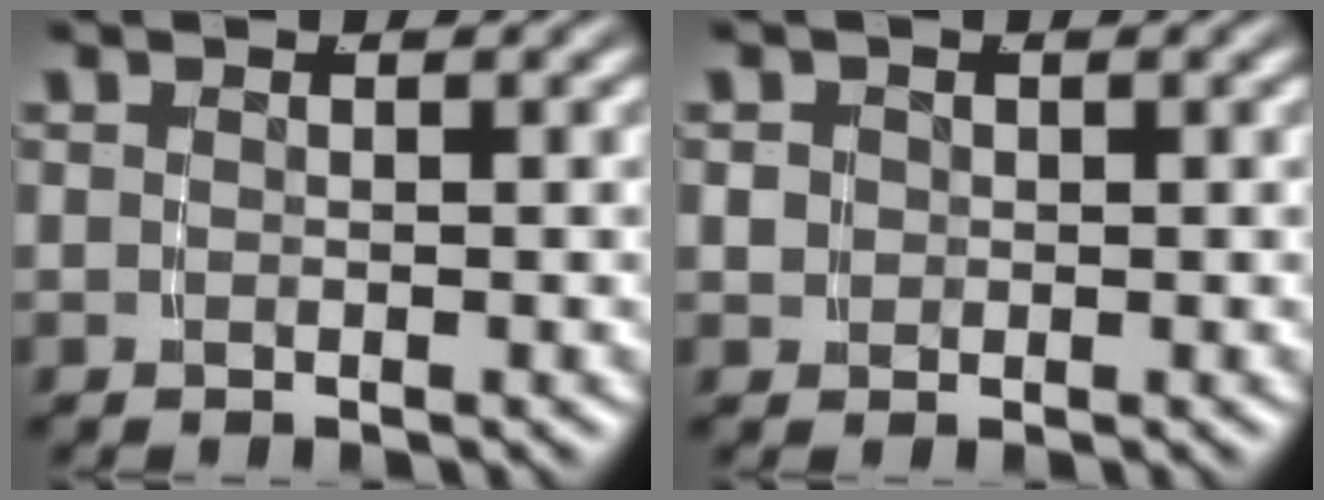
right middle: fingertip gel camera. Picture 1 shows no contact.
{"total": 0.9, "force": [0.3, 0.9, 0.0], "torque": [-0.002, -0.007, 0.009]}